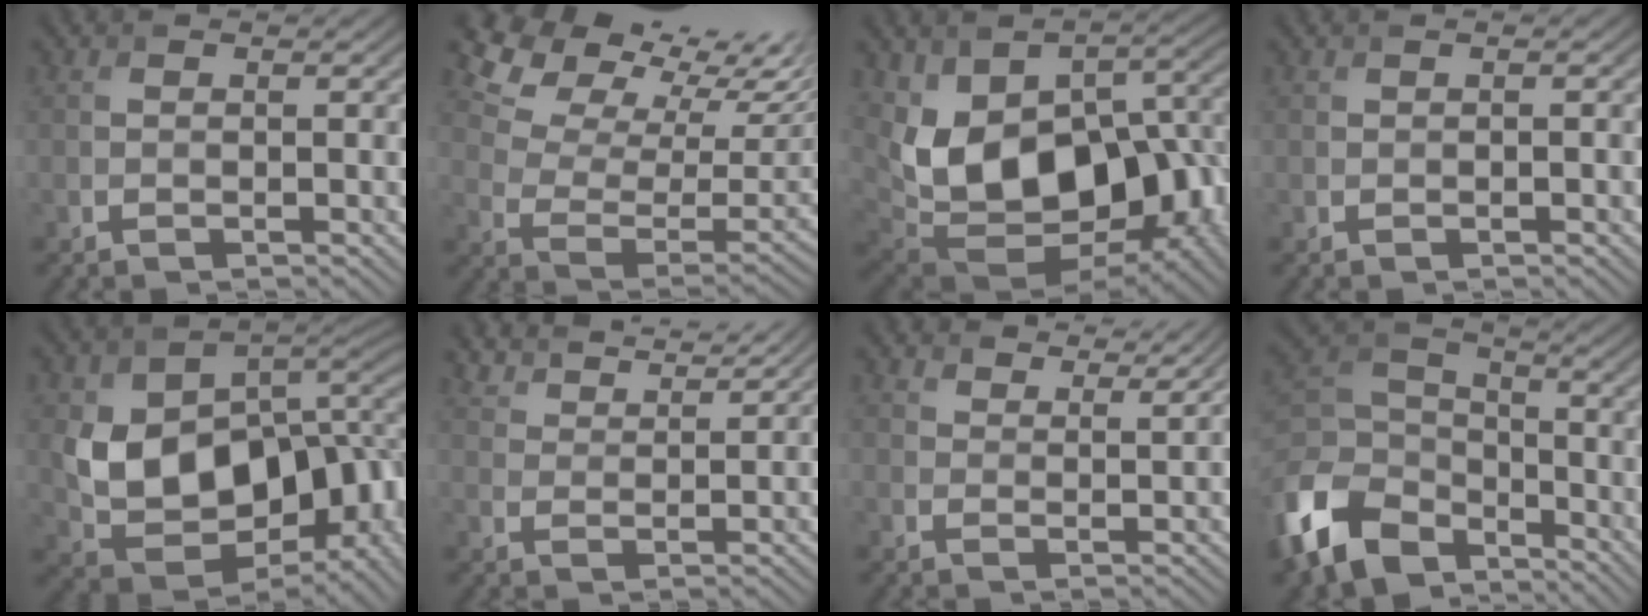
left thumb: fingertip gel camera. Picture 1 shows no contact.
{"total": 15.6, "force": [11.1, 7.1, 8.3], "torque": [-0.190, 0.036, 0.170]}
{"total": 17.7, "force": [-1.0, 11.4, 13.5], "torque": [-0.216, -0.034, 0.020]}
{"total": 0.0}
{"total": 16.3, "force": [-0.1, 12.4, 10.7], "torque": [-0.191, -0.031, 0.008]}
{"total": 5.1, "force": [4.9, 1.0, 1.1], "torque": [-0.034, -0.003, 0.097]}
{"total": 3.7, "force": [3.5, 0.9, 0.6], "torque": [-0.014, -0.003, 0.051]}
{"total": 12.9, "force": [-8.2, 8.0, 5.9], "torque": [-0.173, -0.021, -0.170]}